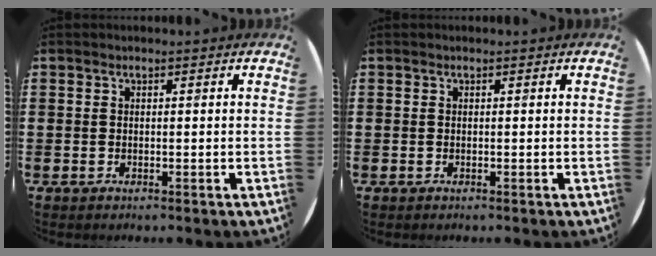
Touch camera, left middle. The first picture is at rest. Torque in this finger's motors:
{"motor_torque": [-0.21, 0.05, -0.02, -0.01]}